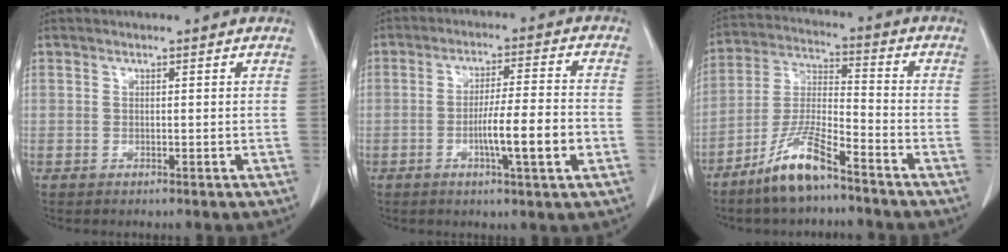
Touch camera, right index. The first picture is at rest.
{"total": 8.8, "force": [-2.7, 0.1, 8.4], "torque": [-0.133, 0.001, -0.044]}
{"total": 10.4, "force": [-7.4, 1.6, 7.1], "torque": [-0.154, -0.018, -0.147]}